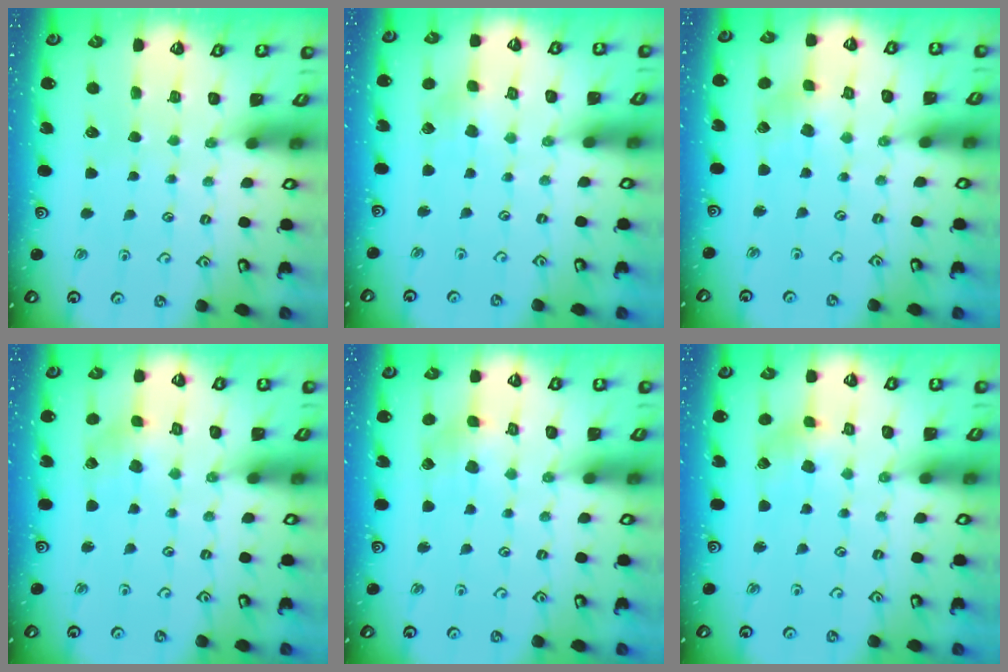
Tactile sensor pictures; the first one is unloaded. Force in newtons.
{"total": 2.8, "press": 2.8, "slide": 0.2}
{"total": 2.9, "press": 2.9, "slide": 0.5}
{"total": 2.5, "press": 2.4, "slide": 0.5}
{"total": 3.6, "press": 3.6, "slide": 0.5}
{"total": 3.1, "press": 3.1, "slide": 0.4}